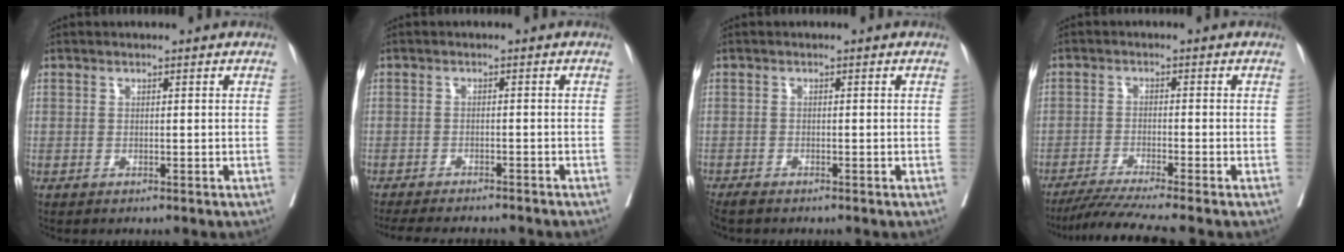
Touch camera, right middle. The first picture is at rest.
{"total": 12.2, "force": [-11.0, 1.9, 4.9], "torque": [-0.069, -0.017, -0.142]}
{"total": 2.3, "force": [-2.0, 0.5, 0.8], "torque": [-0.016, -0.006, -0.034]}
{"total": 7.6, "force": [-6.4, -1.8, 3.7], "torque": [-0.050, -0.026, -0.108]}